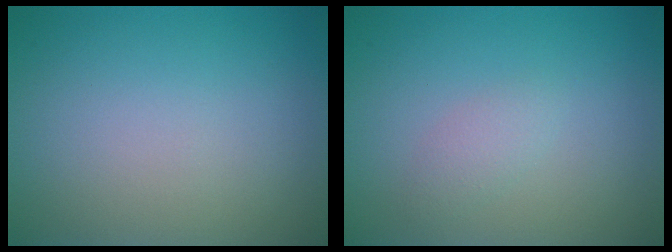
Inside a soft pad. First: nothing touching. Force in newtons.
{"total": 1.2, "press": 1.2, "slide": 0.0}